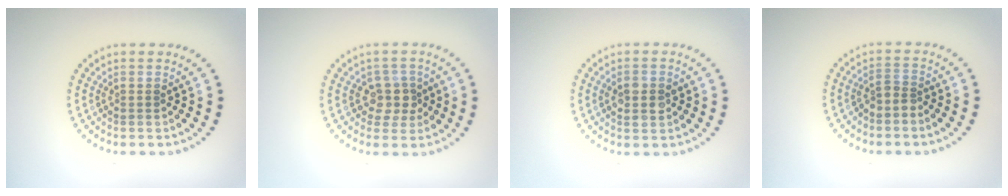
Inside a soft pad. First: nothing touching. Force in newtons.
{"total": 2.3, "press": 2.0, "slide": 1.2}
{"total": 2.7, "press": 2.7, "slide": 0.1}
{"total": 1.6, "press": 1.2, "slide": 1.0}